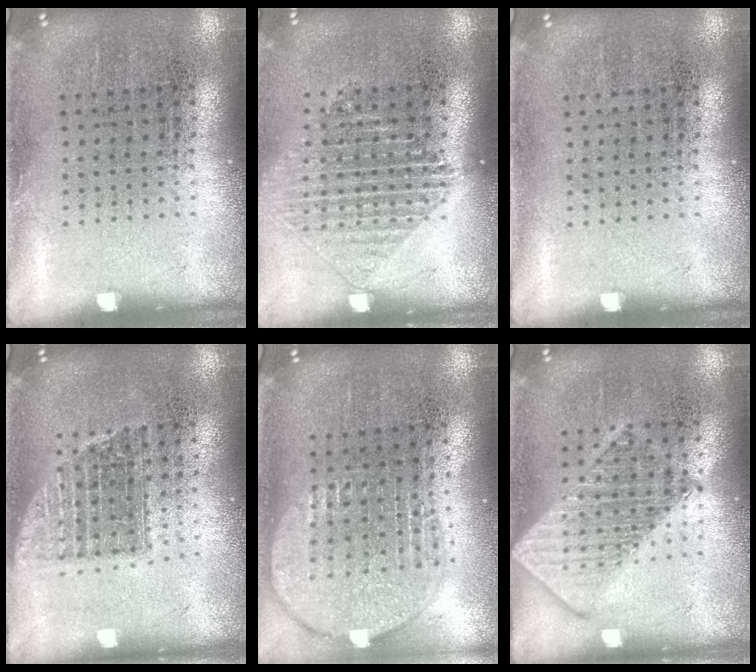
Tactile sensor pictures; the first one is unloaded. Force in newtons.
{"total": 1.3, "press": 1.2, "slide": 0.5}
{"total": 0.0}
{"total": 1.3, "press": 1.1, "slide": 0.8}
{"total": 2.0, "press": 1.7, "slide": 1.1}
{"total": 2.7, "press": 2.7, "slide": 0.3}